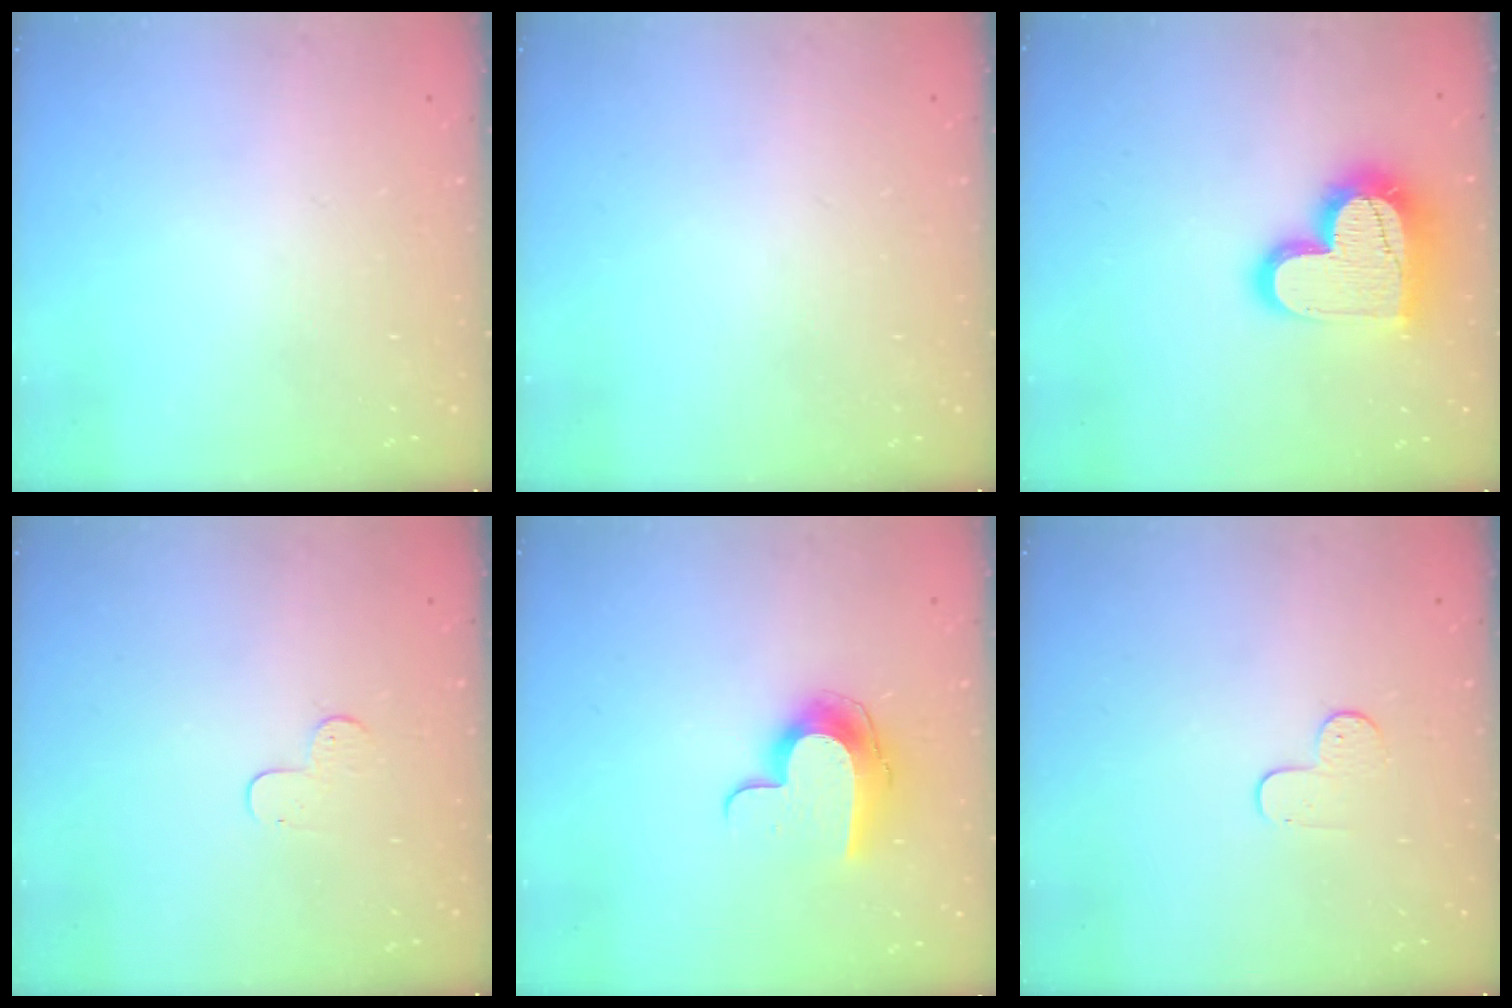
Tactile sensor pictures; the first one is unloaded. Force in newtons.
{"total": 0.0}
{"total": 19.2, "press": 19.1, "slide": 1.6}
{"total": 4.4, "press": 4.4, "slide": 0.5}
{"total": 10.5, "press": 10.5, "slide": 0.3}
{"total": 5.3, "press": 5.3, "slide": 0.5}